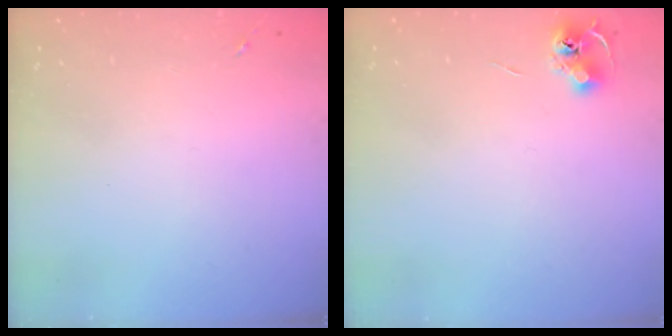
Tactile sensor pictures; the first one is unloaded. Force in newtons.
{"total": 6.6, "press": 6.6, "slide": 0.5}